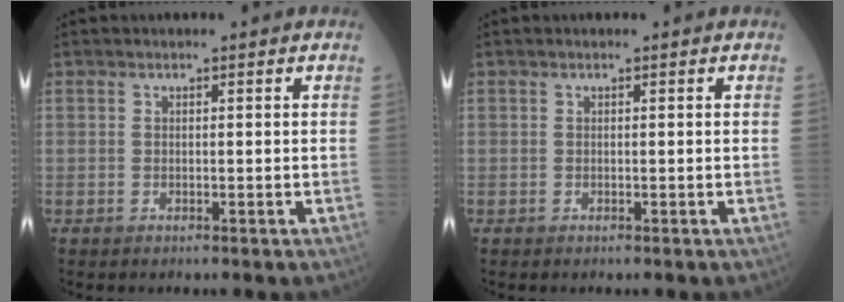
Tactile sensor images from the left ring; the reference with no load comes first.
{"total": 0.0}